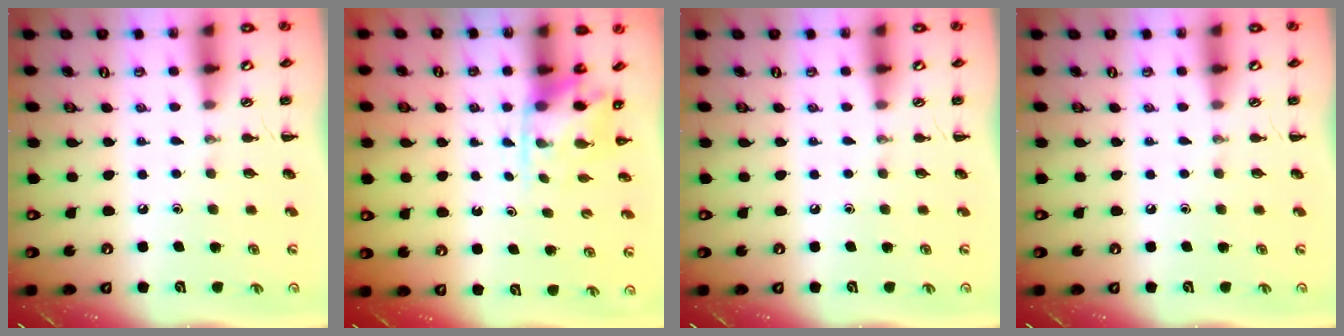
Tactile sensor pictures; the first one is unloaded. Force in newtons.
{"total": 4.8, "press": 4.7, "slide": 0.4}
{"total": 0.0}
{"total": 0.0}